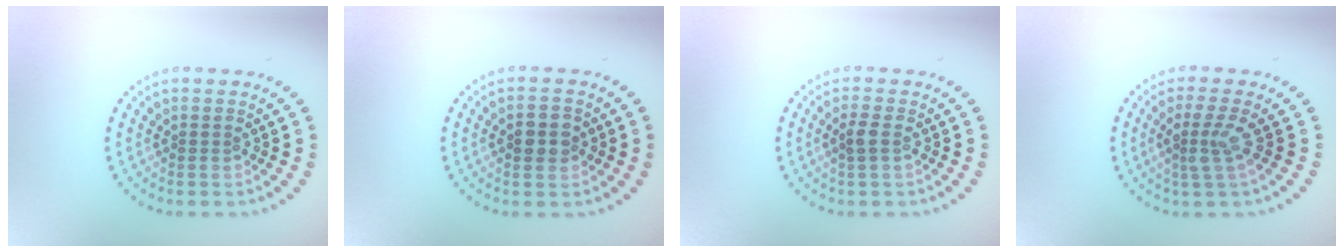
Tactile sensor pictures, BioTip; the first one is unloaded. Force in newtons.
{"total": 2.3, "press": 2.3, "slide": 0.1}
{"total": 1.3, "press": 1.2, "slide": 0.3}
{"total": 2.4, "press": 1.7, "slide": 1.6}